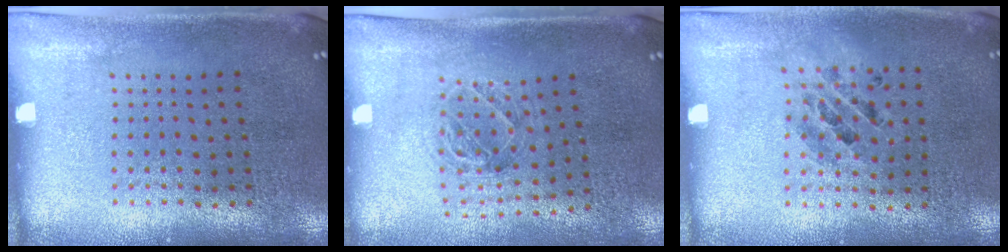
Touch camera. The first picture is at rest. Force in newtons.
{"total": 1.1, "press": 1.1, "slide": 0.2}
{"total": 0.9, "press": 0.9, "slide": 0.2}